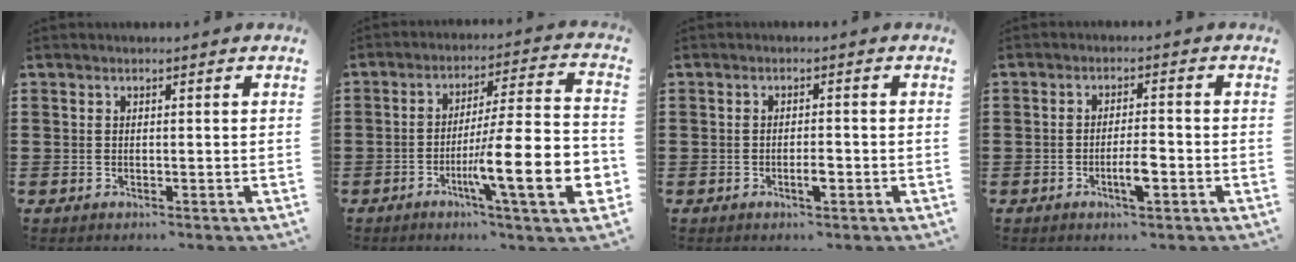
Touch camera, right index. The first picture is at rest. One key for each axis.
{"total": 15.4, "fx": -5.1, "fy": 2.5, "fz": 14.3, "tx": -0.224, "ty": -0.015, "tz": -0.087}
{"total": 2.2, "fx": -0.8, "fy": 0.6, "fz": 2.0, "tx": -0.035, "ty": 0.001, "tz": -0.015}
{"total": 4.0, "fx": -1.5, "fy": 0.8, "fz": 3.7, "tx": -0.069, "ty": 0.001, "tz": -0.029}